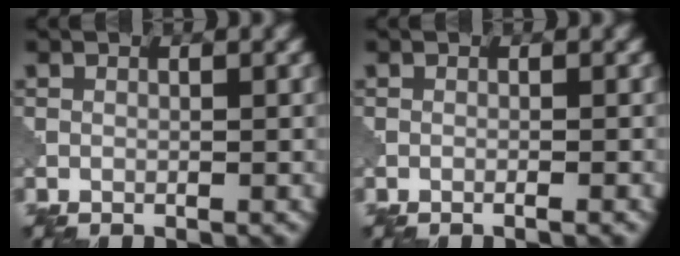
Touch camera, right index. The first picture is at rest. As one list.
[{"total": 0.8, "force": [-0.4, 0.1, 0.7], "torque": [-0.006, 0.000, -0.013]}]